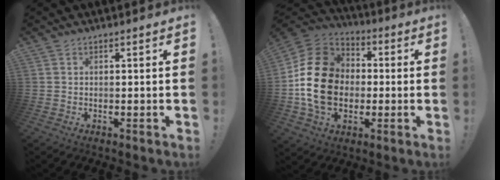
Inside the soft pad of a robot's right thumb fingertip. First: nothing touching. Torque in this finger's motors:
{"motor_torque": [2.21, 2.79, 1.46, -0.99, 0.58]}